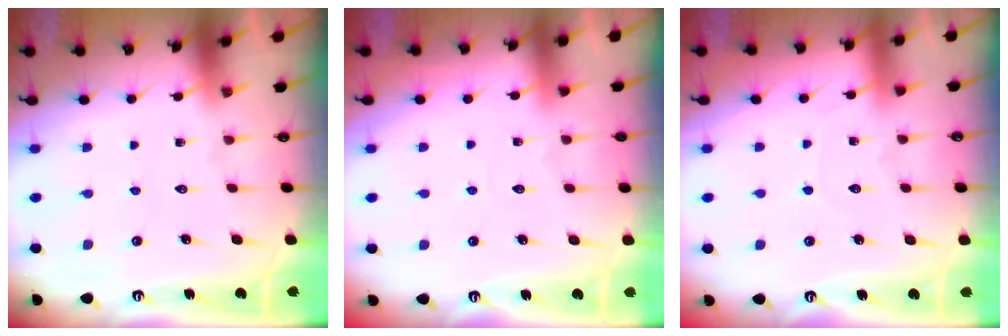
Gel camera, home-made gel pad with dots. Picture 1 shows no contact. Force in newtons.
{"total": 2.6, "press": 2.6, "slide": 0.3}
{"total": 3.0, "press": 3.0, "slide": 0.4}